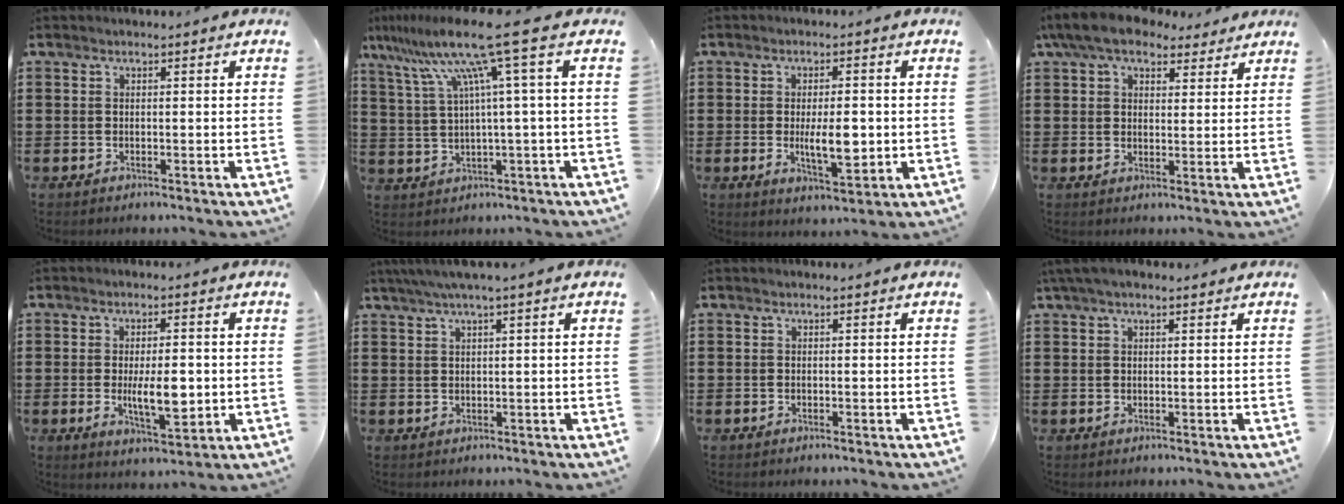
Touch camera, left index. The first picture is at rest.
{"total": 12.5, "force": [6.1, -0.8, 10.9], "torque": [-0.252, -0.032, 0.082]}
{"total": 6.8, "force": [-0.6, 2.6, 6.3], "torque": [-0.099, -0.004, -0.015]}
{"total": 7.6, "force": [5.9, 3.2, 3.6], "torque": [-0.093, 0.000, 0.111]}
{"total": 7.6, "force": [-0.7, 3.0, 6.9], "torque": [-0.117, -0.008, -0.017]}
{"total": 2.4, "force": [1.5, -0.2, 1.8], "torque": [-0.035, 0.002, 0.027]}
{"total": 0.0}
{"total": 2.5, "force": [1.6, 0.8, 1.7], "torque": [-0.036, 0.006, 0.030]}